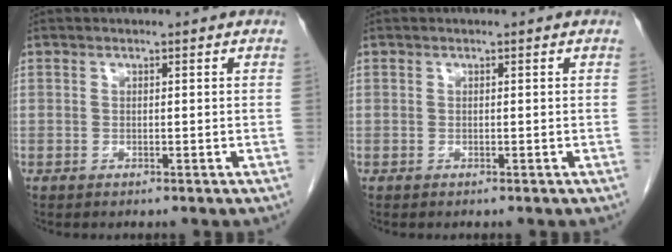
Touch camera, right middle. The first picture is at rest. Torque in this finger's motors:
{"motor_torque": [0.10, 0.09, 0.01, -0.01]}